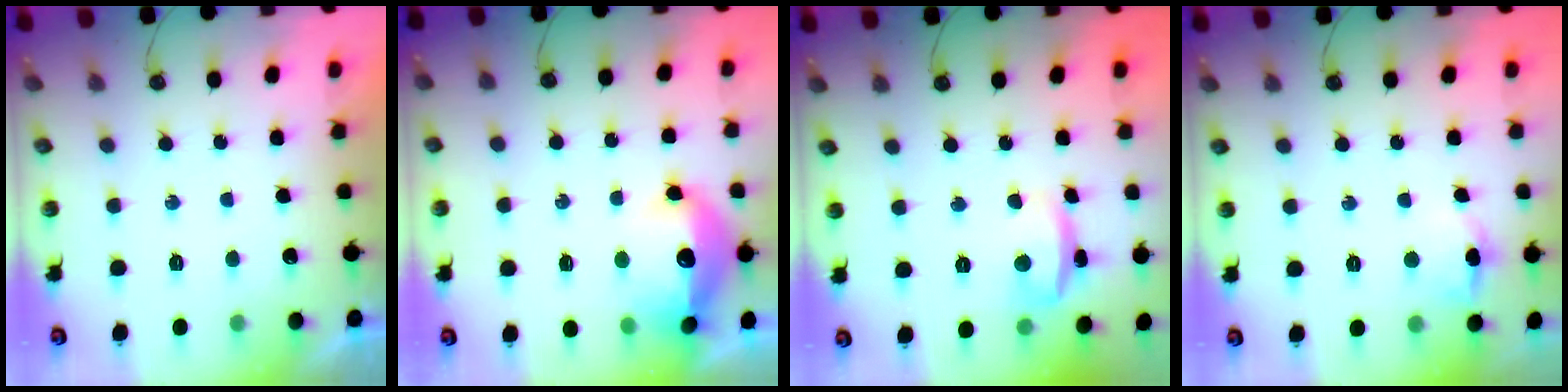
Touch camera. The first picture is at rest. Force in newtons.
{"total": 15.8, "press": 15.7, "slide": 1.4}
{"total": 13.9, "press": 7.3, "slide": 11.9}
{"total": 6.7, "press": 6.6, "slide": 1.2}